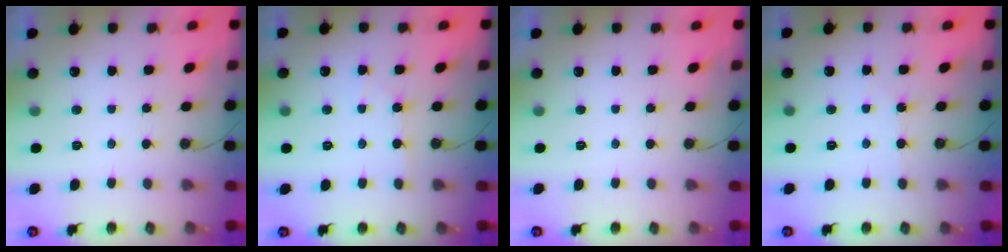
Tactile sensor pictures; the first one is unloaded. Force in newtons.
{"total": 3.2, "press": 3.1, "slide": 0.5}
{"total": 0.0}
{"total": 2.6, "press": 2.6, "slide": 0.5}